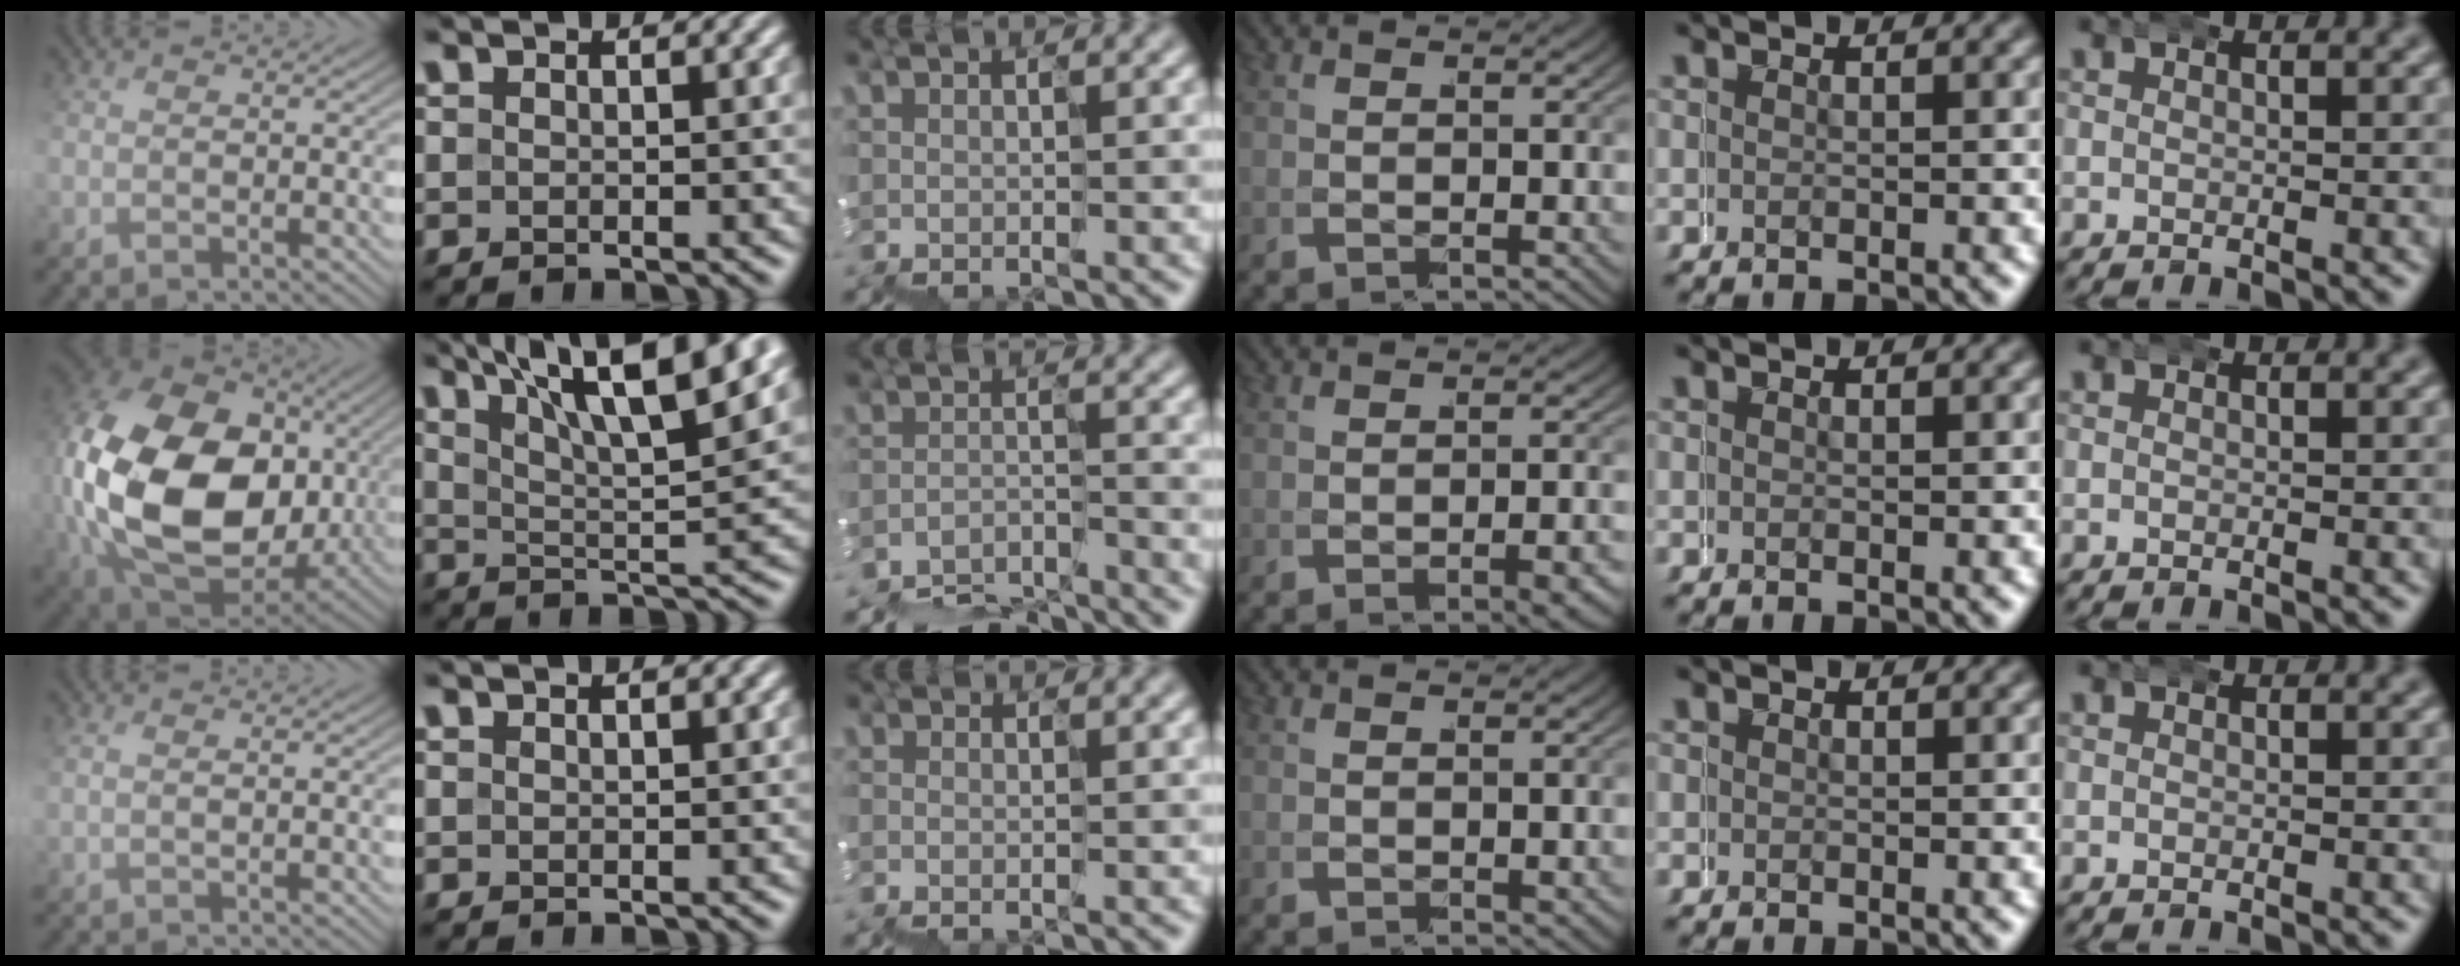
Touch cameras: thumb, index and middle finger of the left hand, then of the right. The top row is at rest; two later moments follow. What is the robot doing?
{"motion": "wrap", "object": "belt"}